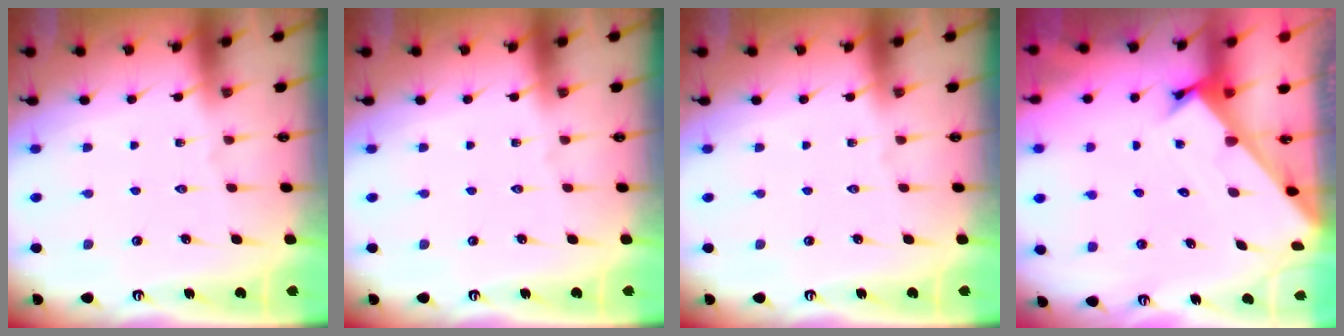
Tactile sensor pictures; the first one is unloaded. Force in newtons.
{"total": 0.0}
{"total": 0.0}
{"total": 2.5, "press": 2.5, "slide": 0.2}